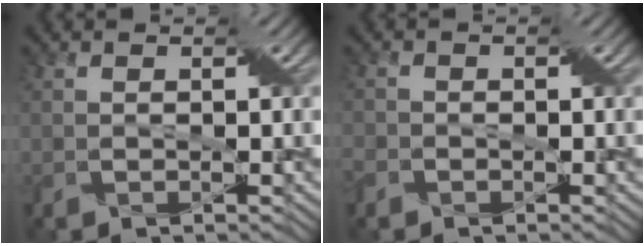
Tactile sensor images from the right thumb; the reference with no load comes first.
{"total": 1.6, "force": [-1.1, 1.1, 0.1], "torque": [-0.012, 0.001, -0.025]}